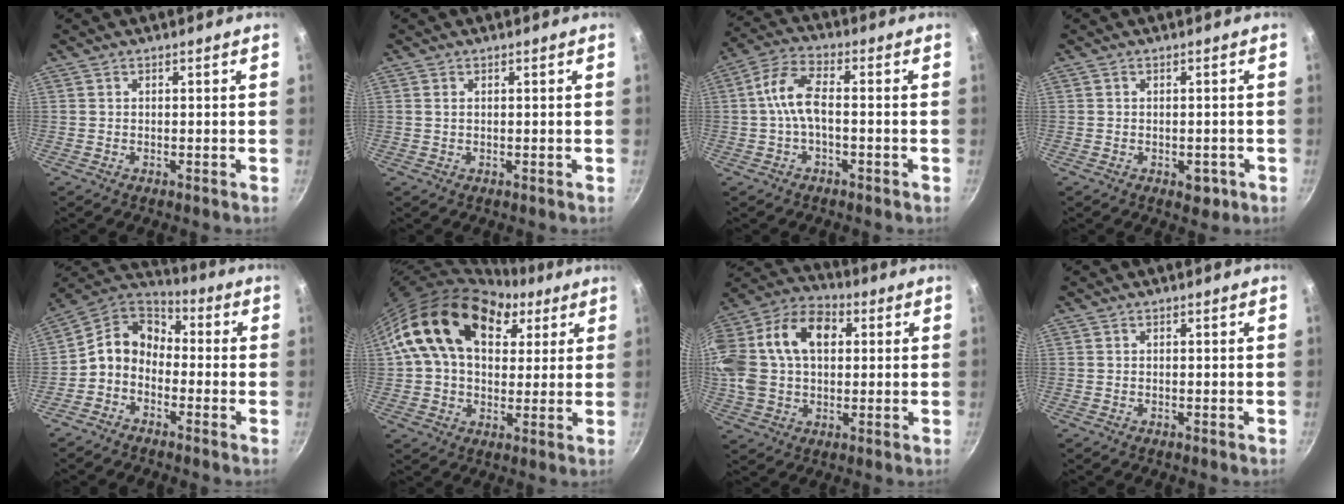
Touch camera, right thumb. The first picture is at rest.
{"total": 0.8, "force": [0.2, 0.5, 0.6], "torque": [-0.010, 0.001, 0.003]}
{"total": 7.5, "force": [-1.2, 3.8, 6.3], "torque": [-0.129, 0.032, -0.032]}
{"total": 3.2, "force": [-1.2, 2.1, 2.1], "torque": [-0.013, 0.012, -0.007]}
{"total": 9.5, "force": [-2.0, 7.3, 5.6], "torque": [-0.080, 0.048, -0.066]}
{"total": 21.1, "force": [7.8, 14.0, 13.7], "torque": [-0.221, 0.009, 0.121]}
{"total": 24.1, "force": [4.5, 16.6, 16.8], "torque": [-0.351, 0.045, 0.066]}
{"total": 0.0}